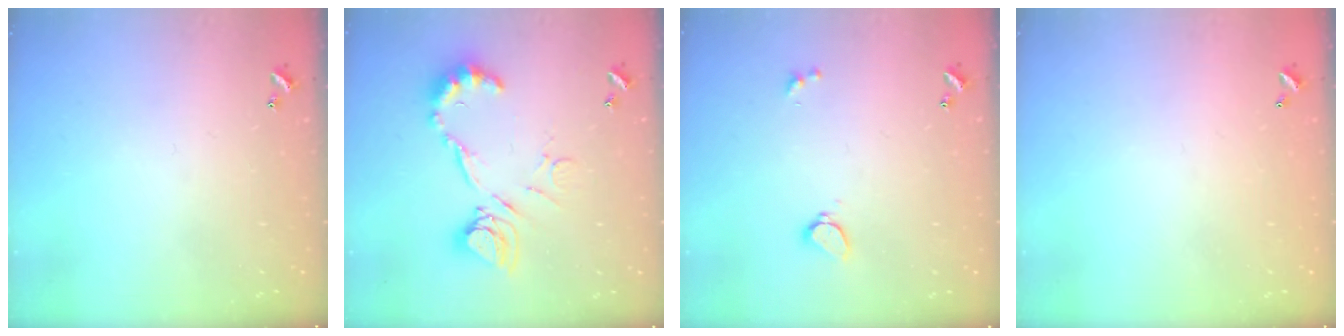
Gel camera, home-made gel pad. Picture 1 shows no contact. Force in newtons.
{"total": 14.3, "press": 14.2, "slide": 1.2}
{"total": 3.8, "press": 3.3, "slide": 1.9}
{"total": 2.8, "press": 2.8, "slide": 0.1}